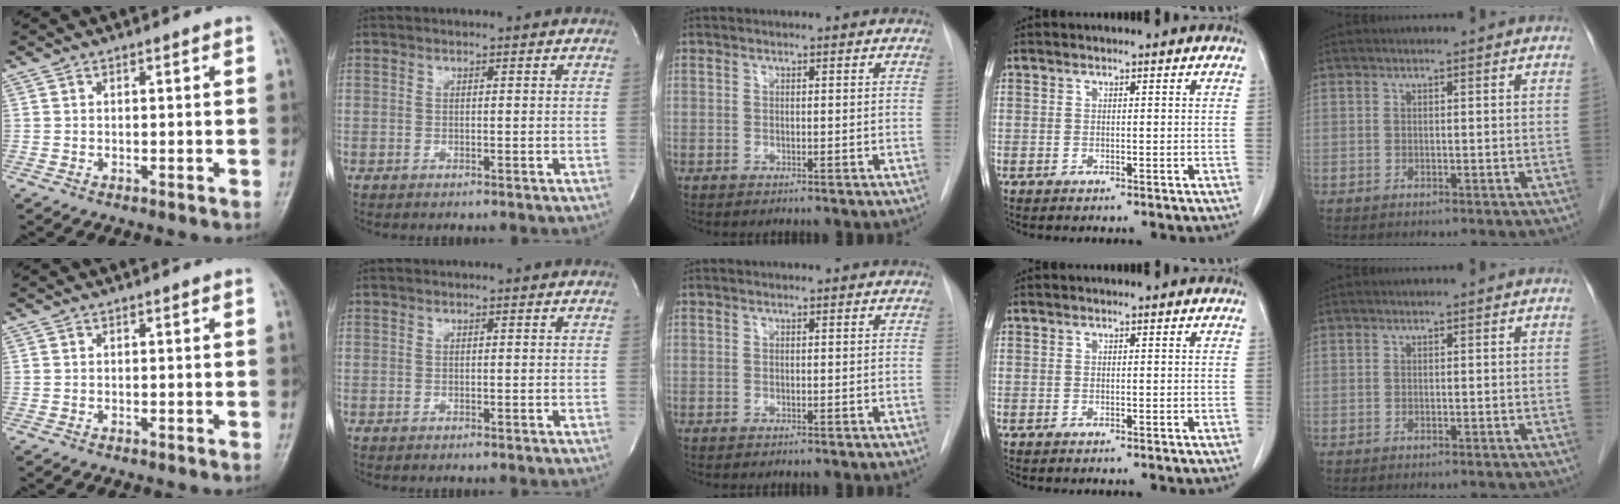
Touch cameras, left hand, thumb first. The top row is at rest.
{}